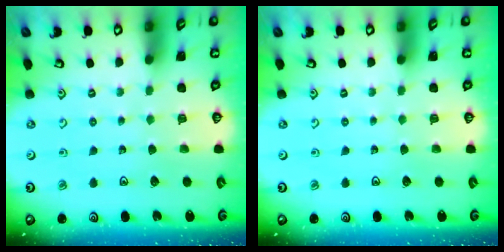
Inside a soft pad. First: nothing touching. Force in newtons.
{"total": 0.0}